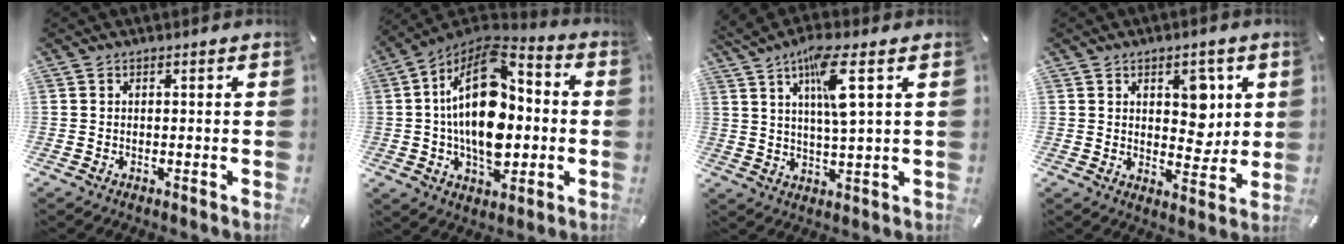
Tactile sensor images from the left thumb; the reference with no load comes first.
{"total": 21.8, "force": [0.3, 13.4, 17.2], "torque": [-0.311, -0.005, 0.005]}
{"total": 9.7, "force": [4.2, 1.2, 8.6], "torque": [-0.160, -0.006, 0.069]}
{"total": 7.9, "force": [2.2, 5.6, 5.1], "torque": [-0.040, -0.013, 0.029]}